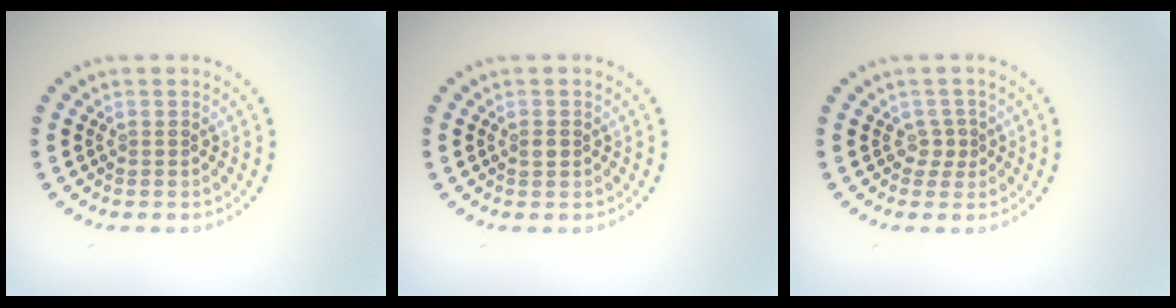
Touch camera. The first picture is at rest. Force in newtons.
{"total": 0.7, "press": 0.7, "slide": 0.3}
{"total": 1.1, "press": 0.8, "slide": 0.8}